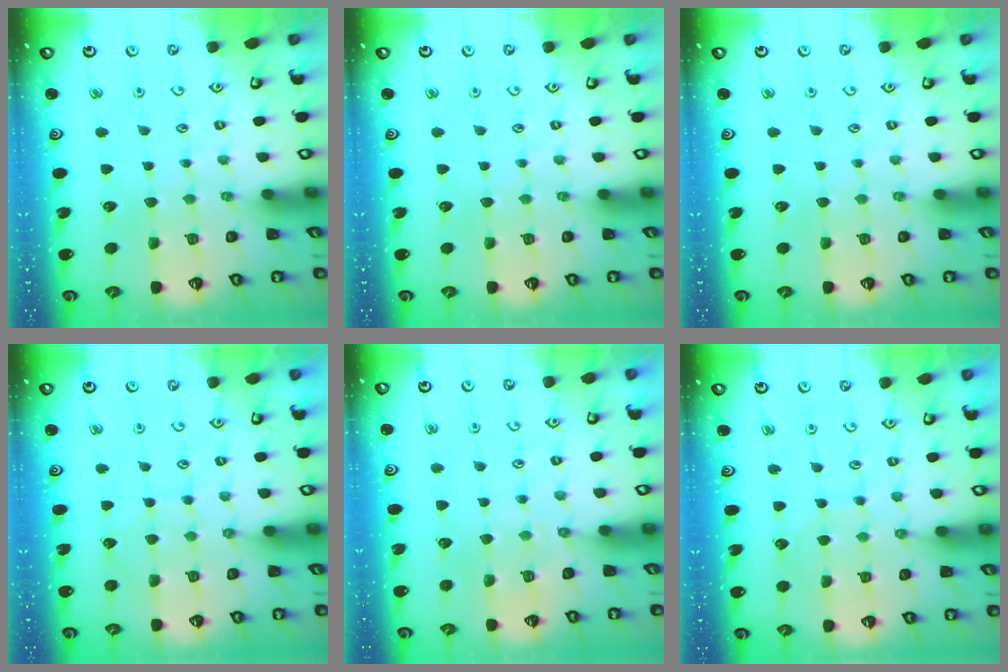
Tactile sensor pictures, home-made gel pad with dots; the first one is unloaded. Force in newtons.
{"total": 0.0}
{"total": 0.0}
{"total": 5.7, "press": 5.7, "slide": 0.5}
{"total": 4.5, "press": 4.5, "slide": 0.6}
{"total": 3.8, "press": 3.7, "slide": 0.4}